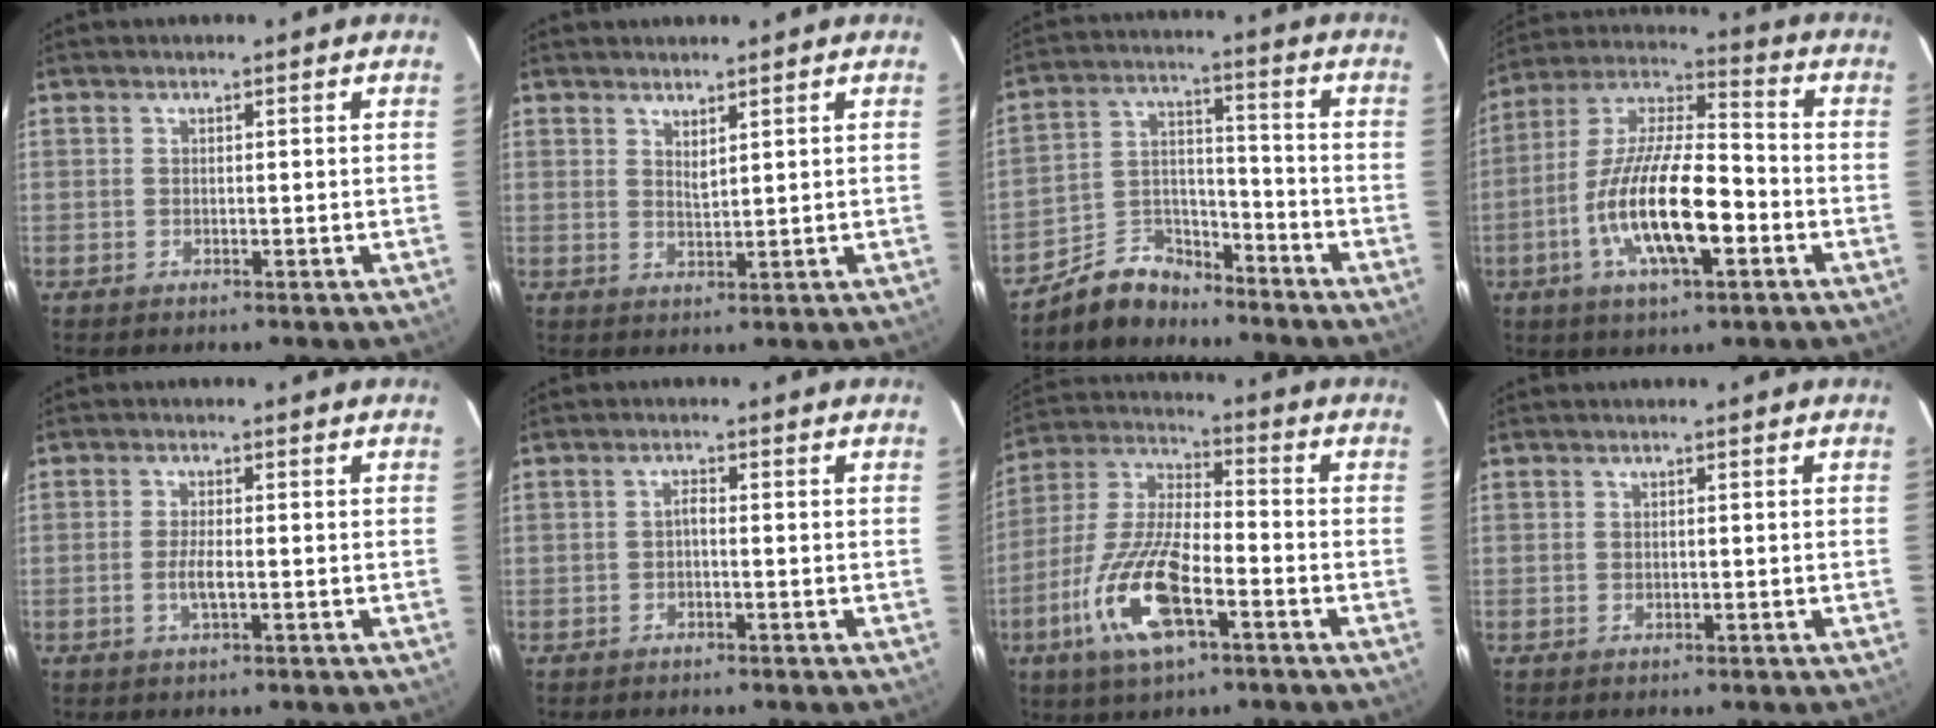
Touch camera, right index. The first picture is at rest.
{"total": 2.2, "force": [1.8, 0.4, 1.2], "torque": [-0.022, -0.002, 0.030]}
{"total": 9.1, "force": [-7.6, 4.4, 2.2], "torque": [-0.052, 0.038, -0.135]}
{"total": 17.7, "force": [-5.5, 5.4, 15.9], "torque": [-0.312, -0.008, -0.106]}
{"total": 3.0, "force": [-0.9, 0.6, 2.8], "torque": [-0.057, -0.003, -0.017]}
{"total": 1.1, "force": [-0.6, 0.4, 0.9], "torque": [-0.016, 0.006, -0.013]}
{"total": 16.5, "force": [-7.2, 5.7, 13.8], "torque": [-0.299, -0.013, -0.142]}
{"total": 0.6, "force": [-0.1, 0.4, 0.4], "torque": [-0.006, 0.002, -0.001]}